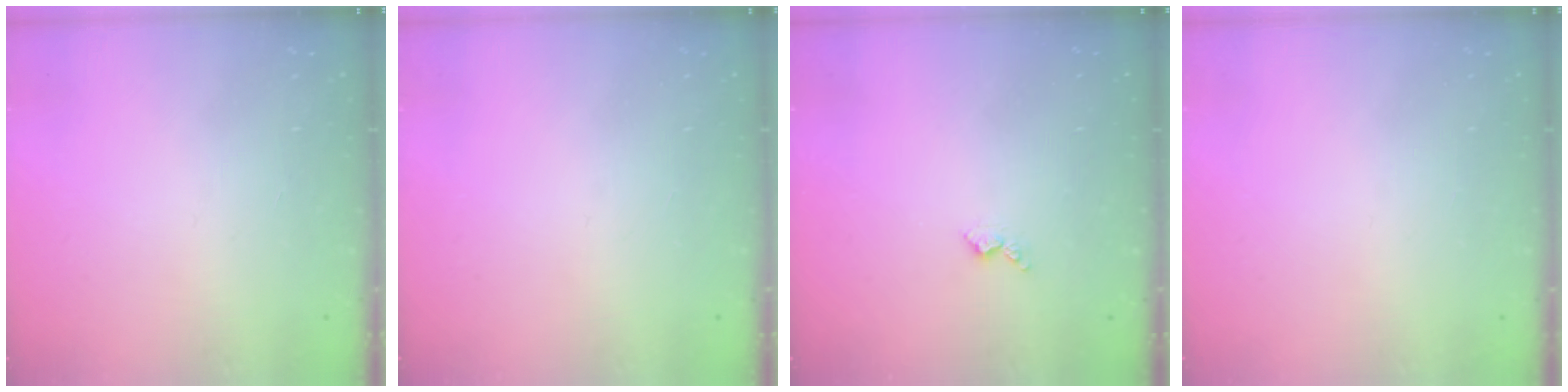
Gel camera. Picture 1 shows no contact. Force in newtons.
{"total": 0.0}
{"total": 2.7, "press": 2.6, "slide": 0.5}
{"total": 0.0}